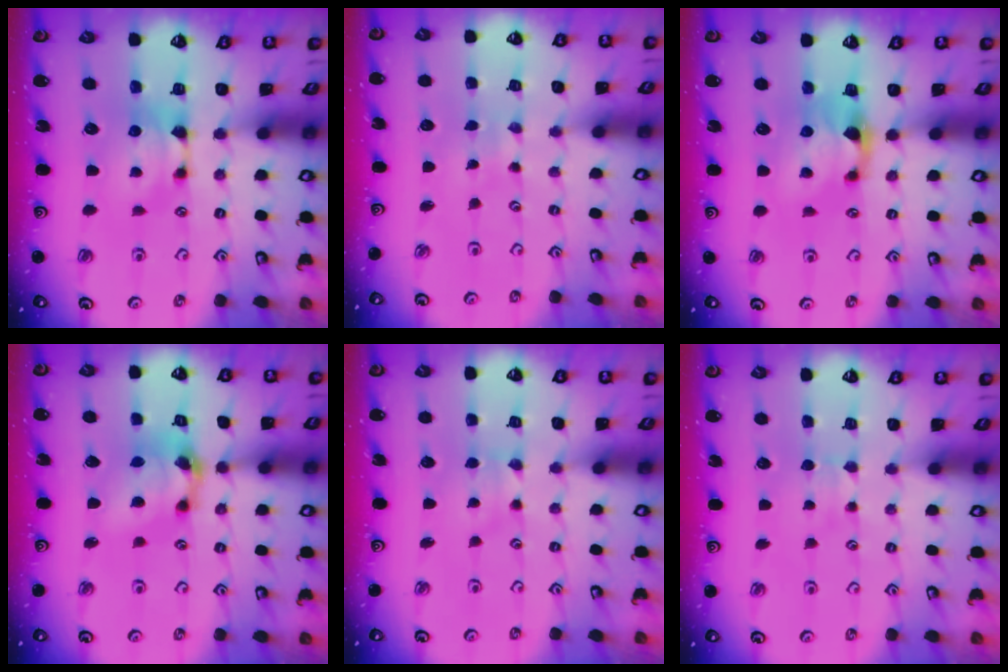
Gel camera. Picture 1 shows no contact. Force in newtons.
{"total": 6.0, "press": 6.0, "slide": 0.3}
{"total": 1.1, "press": 0.6, "slide": 0.9}
{"total": 7.1, "press": 6.7, "slide": 2.3}
{"total": 1.0, "press": 0.9, "slide": 0.3}
{"total": 2.4, "press": 2.4, "slide": 0.4}